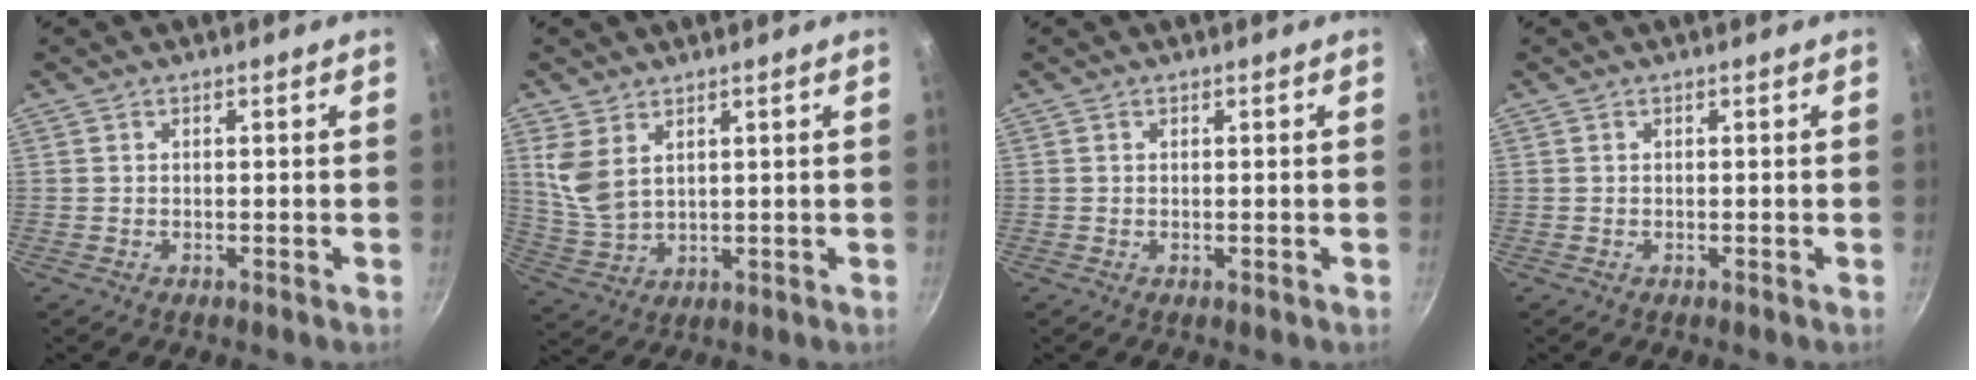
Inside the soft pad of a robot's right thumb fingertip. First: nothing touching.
{"total": 7.1, "force": [3.2, 4.2, 4.8], "torque": [-0.093, -0.022, 0.074]}
{"total": 0.0}
{"total": 0.0}